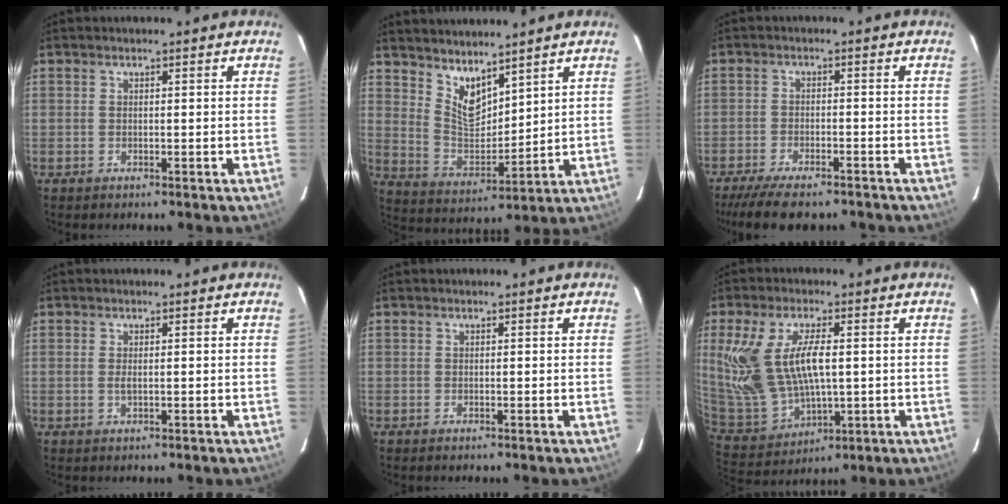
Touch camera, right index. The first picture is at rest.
{"total": 8.7, "force": [6.6, 3.4, 4.6], "torque": [-0.077, -0.009, 0.135]}
{"total": 10.8, "force": [-8.9, 2.9, 5.4], "torque": [-0.123, -0.026, -0.144]}
{"total": 1.3, "force": [-0.1, 0.3, 1.2], "torque": [-0.025, -0.001, 0.000]}
{"total": 0.0}
{"total": 16.3, "force": [2.8, 8.3, 13.7], "torque": [-0.281, -0.005, 0.077]}